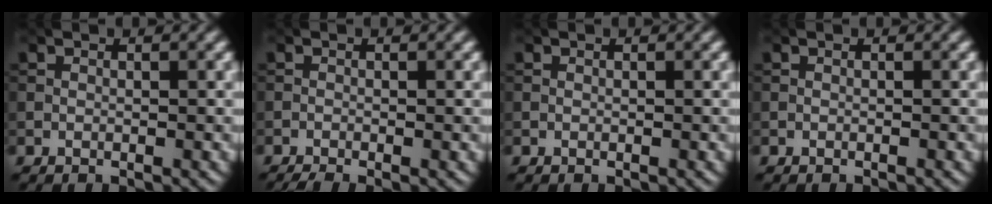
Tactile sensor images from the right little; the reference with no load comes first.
{"total": 1.5, "force": [-1.2, 0.2, 0.9], "torque": [-0.016, -0.006, -0.025]}
{"total": 0.0}
{"total": 0.0}